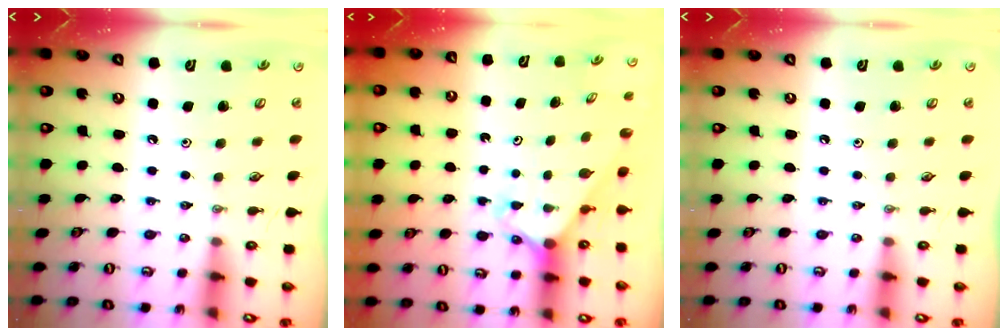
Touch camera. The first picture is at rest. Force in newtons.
{"total": 2.2, "press": 2.2, "slide": 0.1}
{"total": 0.0}